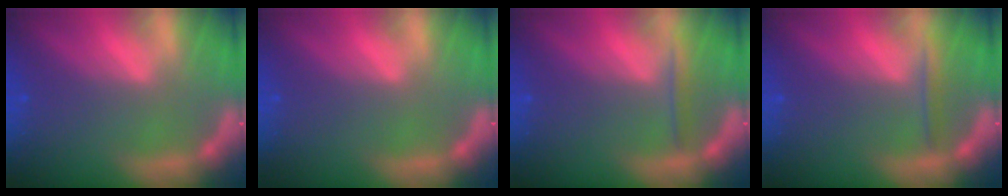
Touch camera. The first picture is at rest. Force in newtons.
{"total": 0.0}
{"total": 1.4}
{"total": 1.4}